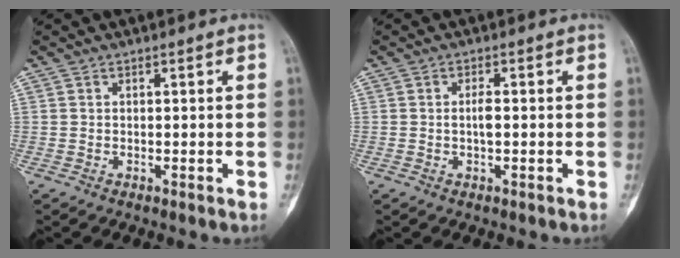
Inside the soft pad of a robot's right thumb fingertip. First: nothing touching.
{"total": 2.0, "force": [-0.2, 0.6, 1.9], "torque": [-0.034, 0.003, -0.005]}